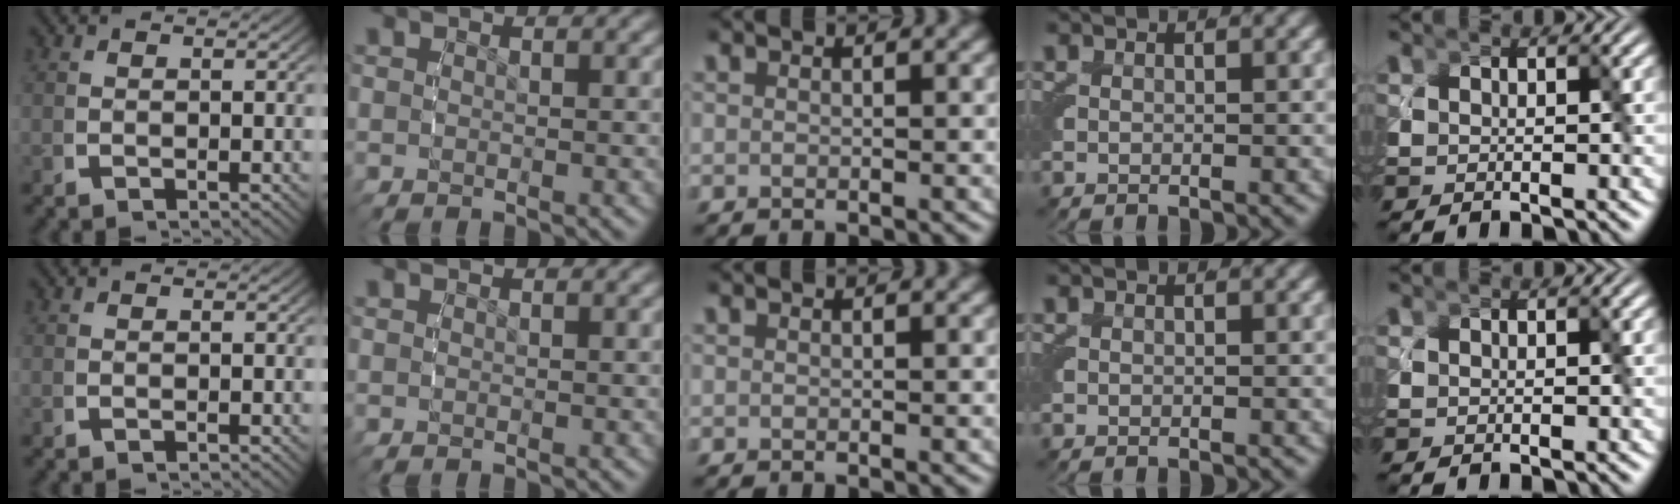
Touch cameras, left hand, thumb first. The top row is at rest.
{}